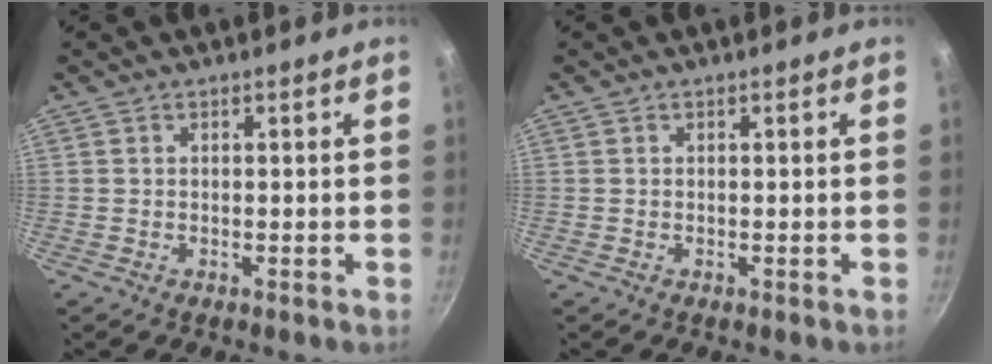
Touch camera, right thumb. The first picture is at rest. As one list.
[{"total": 0.0}]